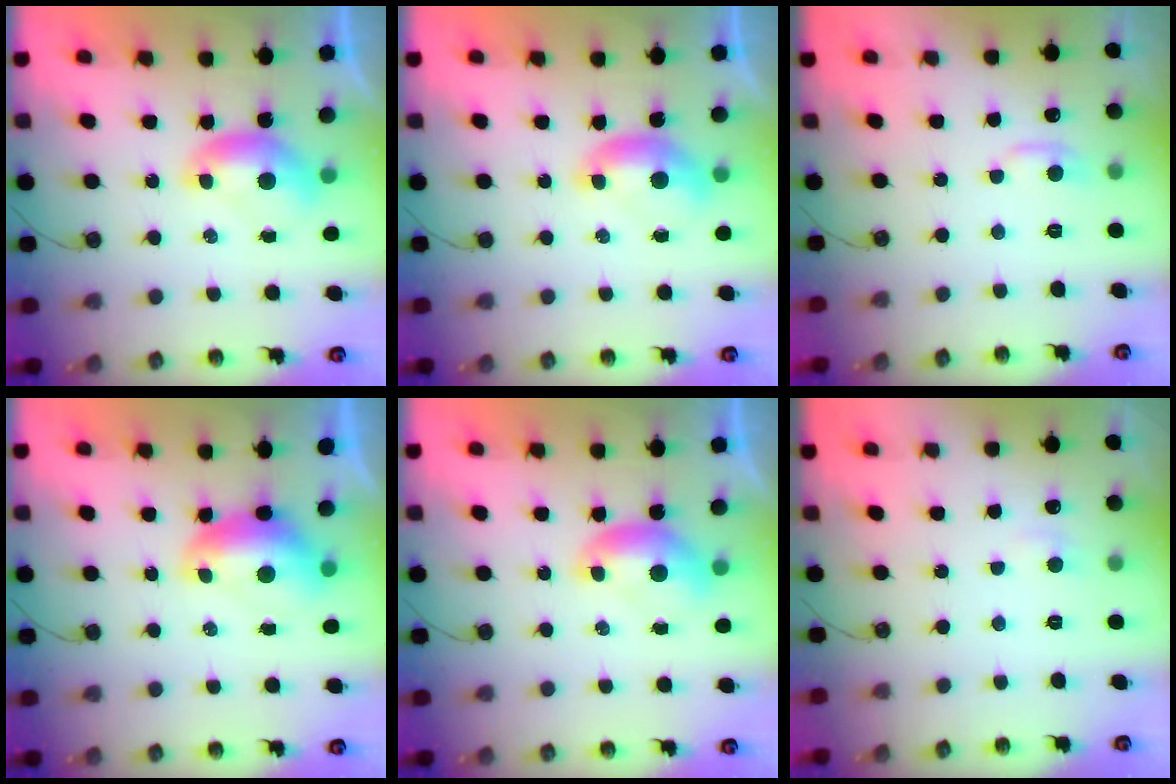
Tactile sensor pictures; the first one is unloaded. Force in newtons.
{"total": 0.6, "press": 0.3, "slide": 0.5}
{"total": 1.0, "press": 0.4, "slide": 0.9}
{"total": 1.7, "press": 1.5, "slide": 0.6}
{"total": 0.0}
{"total": 1.5, "press": 1.4, "slide": 0.6}